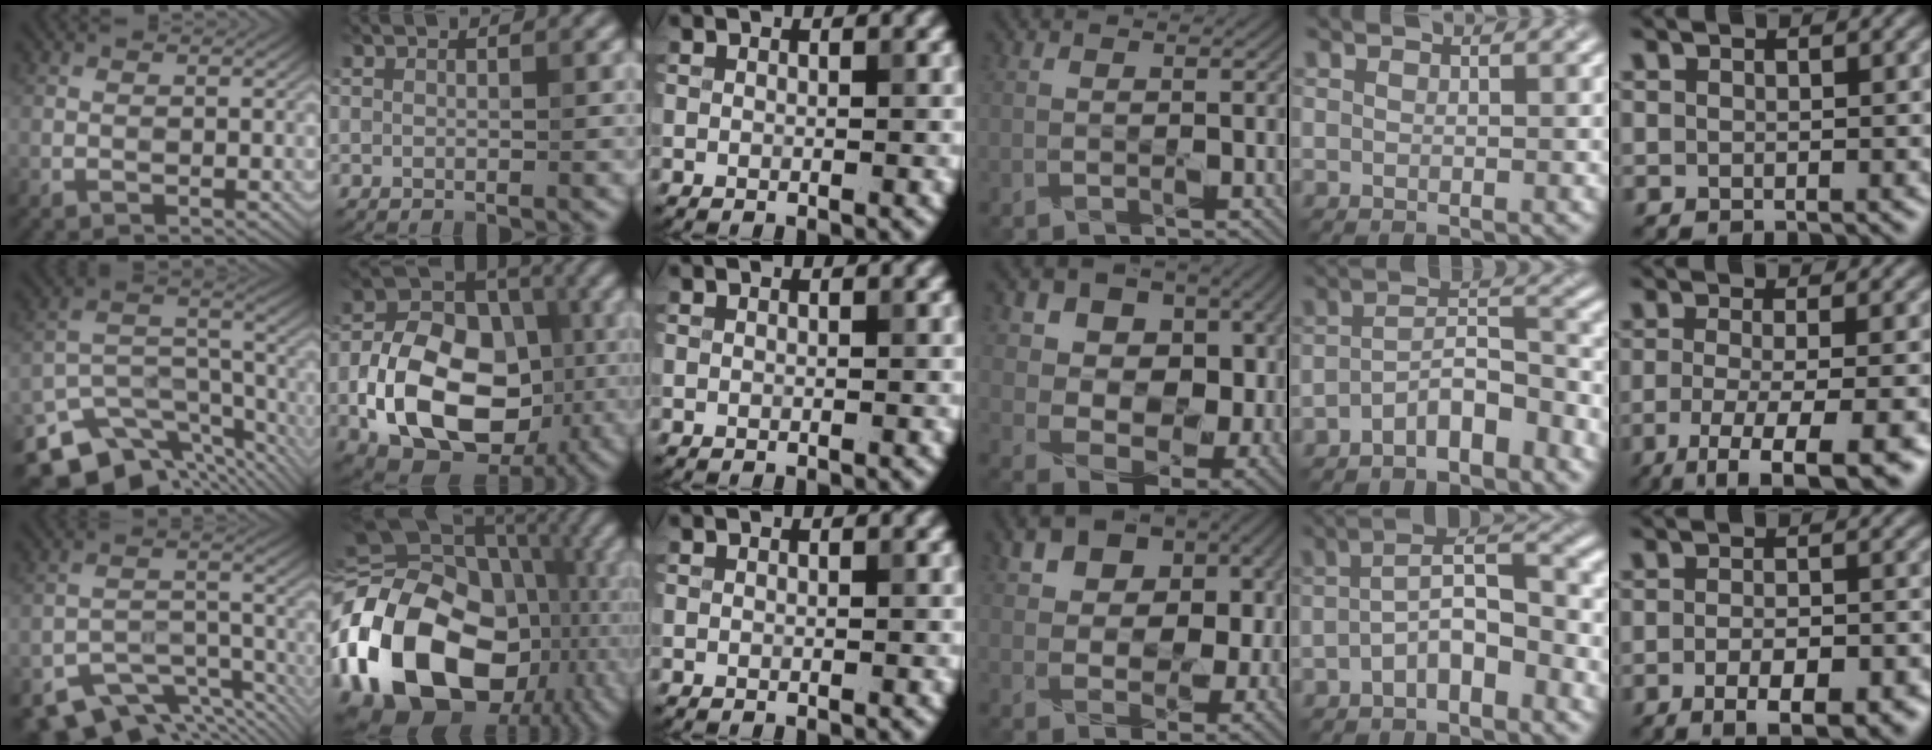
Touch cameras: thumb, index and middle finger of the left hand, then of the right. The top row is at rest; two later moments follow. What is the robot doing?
{"motion": "wipe", "object": "bowl"}